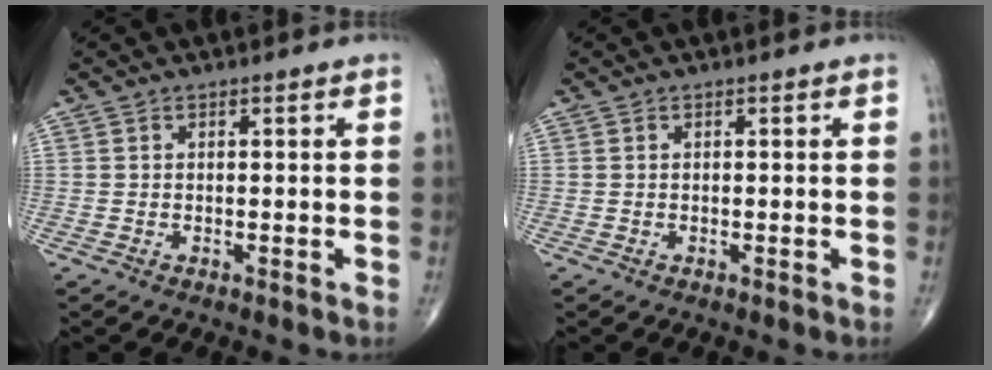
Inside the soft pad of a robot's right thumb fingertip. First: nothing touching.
{"total": 0.0}